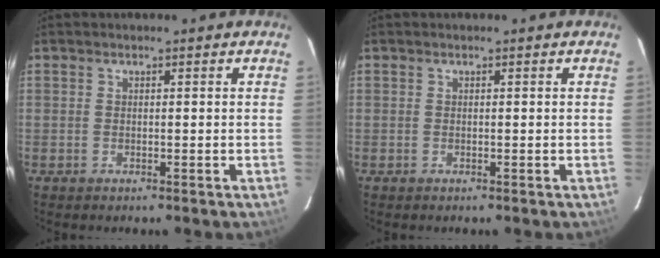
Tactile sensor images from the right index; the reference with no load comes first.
{"total": 0.0}